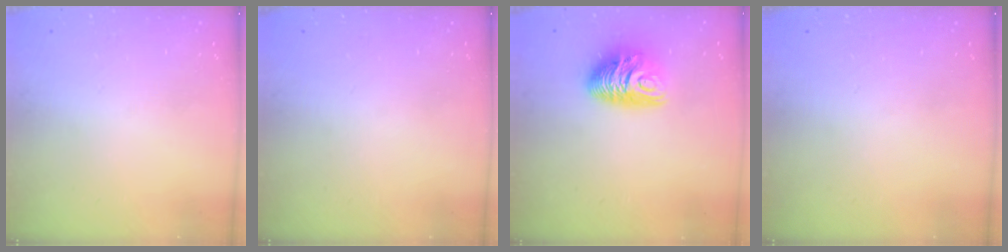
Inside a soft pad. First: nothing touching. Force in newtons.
{"total": 0.0}
{"total": 9.8, "press": 9.8, "slide": 0.4}
{"total": 0.0}